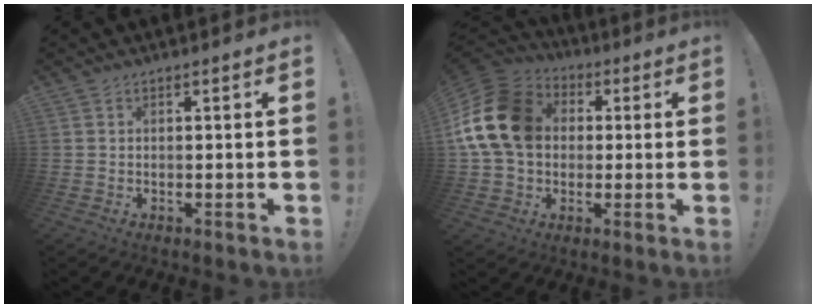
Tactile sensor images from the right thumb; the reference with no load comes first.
{"total": 19.7, "force": [3.1, 15.0, 12.5], "torque": [-0.229, 0.010, 0.064]}